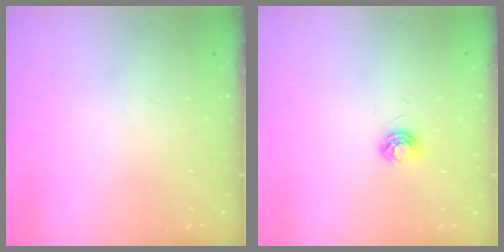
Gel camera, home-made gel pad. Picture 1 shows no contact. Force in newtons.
{"total": 5.0, "press": 4.9, "slide": 0.6}